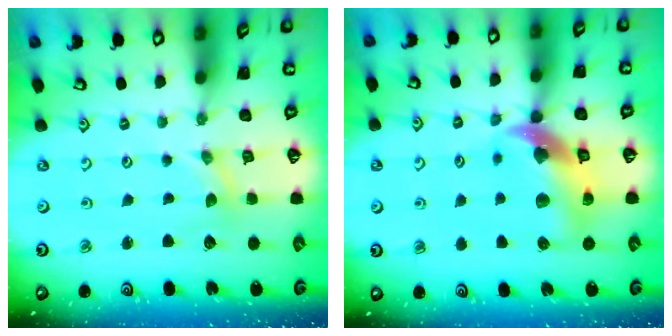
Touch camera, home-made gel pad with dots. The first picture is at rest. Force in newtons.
{"total": 13.7, "press": 13.6, "slide": 2.0}